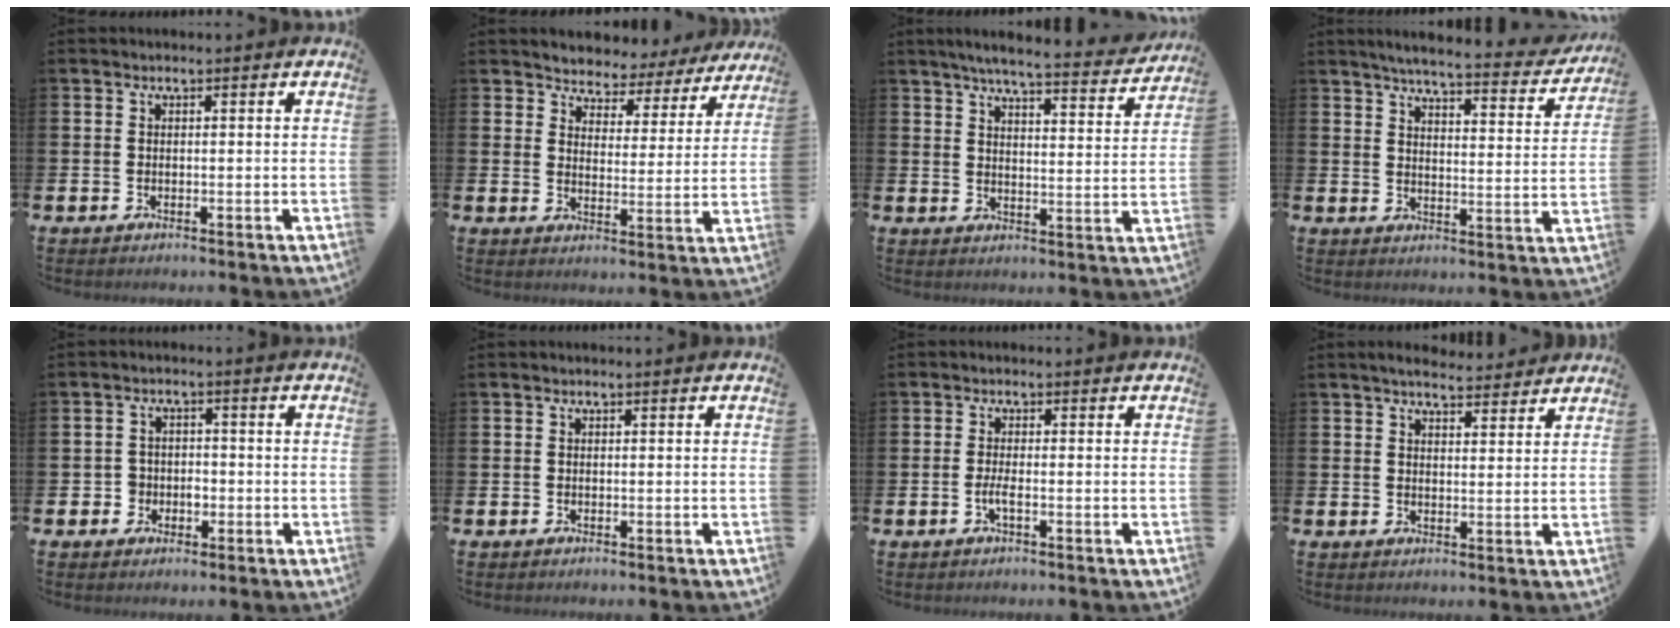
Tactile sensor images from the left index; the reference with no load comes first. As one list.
[{"total": 3.6, "force": [3.3, 1.5, -0.4], "torque": [-0.018, -0.035, 0.051]}, {"total": 5.9, "force": [5.4, 0.4, 2.3], "torque": [-0.048, -0.037, 0.088]}, {"total": 5.2, "force": [4.8, 0.3, 1.9], "torque": [-0.040, -0.040, 0.075]}, {"total": 2.4, "force": [-0.9, 2.2, 0.3], "torque": [-0.010, 0.002, -0.025]}, {"total": 0.0}, {"total": 1.4, "force": [-0.5, 0.2, 1.3], "torque": [-0.027, 0.001, -0.009]}, {"total": 4.4, "force": [4.2, 0.8, 1.1], "torque": [-0.017, -0.020, 0.073]}]